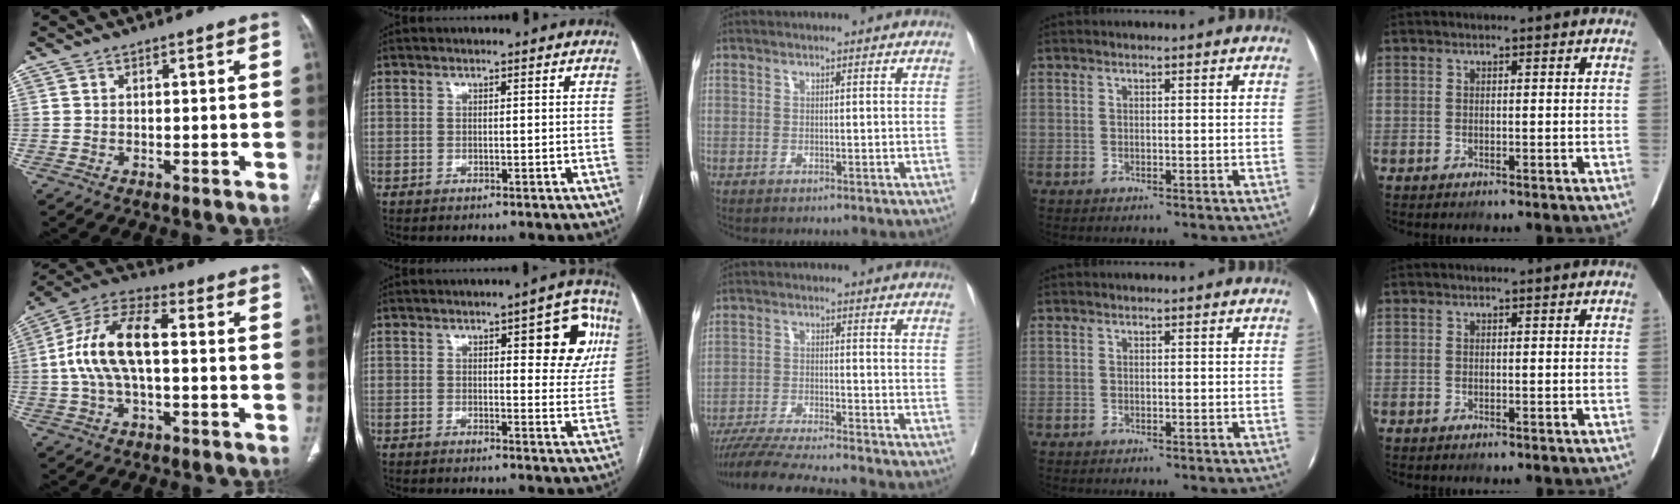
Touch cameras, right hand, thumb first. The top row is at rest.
{"thumb": {"total": 14.1, "force": [0.3, 6.8, 12.4], "torque": [-0.248, 0.039, -0.001]}, "index": {"total": 8.9, "force": [3.4, 2.9, 7.7], "torque": [-0.077, 0.013, 0.038]}, "middle": {"total": 12.2, "force": [-11.0, -0.9, 5.1], "torque": [-0.073, -0.019, -0.185]}}